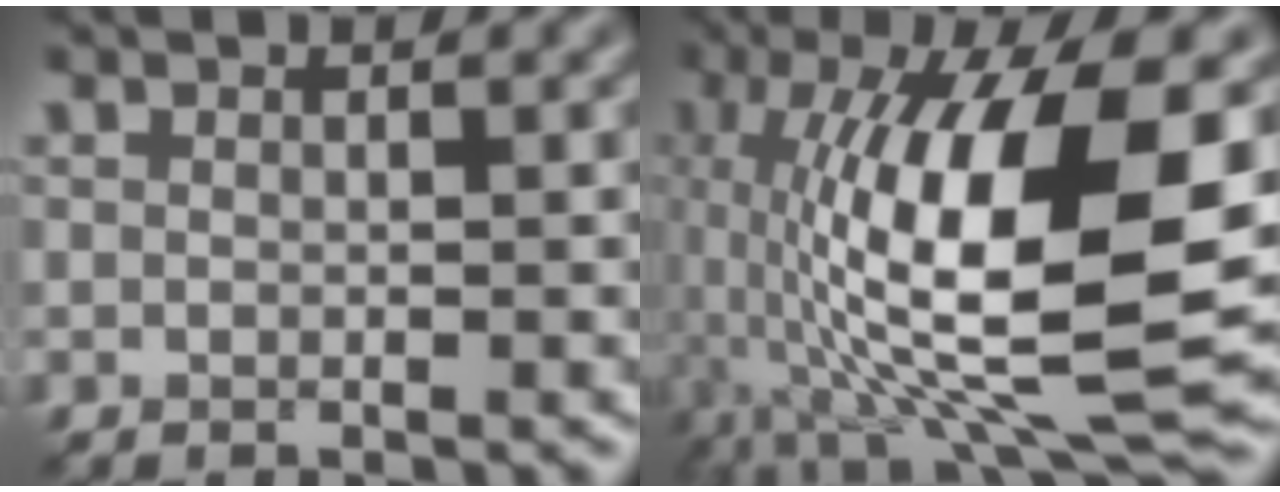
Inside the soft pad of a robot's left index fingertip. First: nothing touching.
{"total": 14.8, "force": [-0.8, 5.2, 13.8], "torque": [-0.244, -0.002, -0.019]}